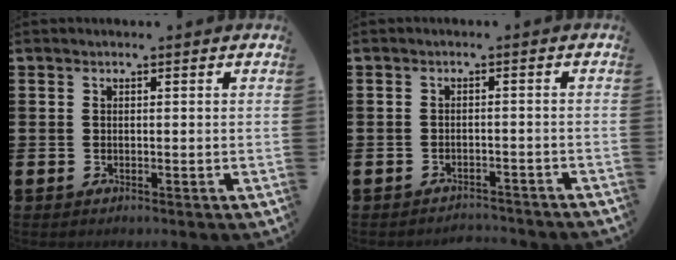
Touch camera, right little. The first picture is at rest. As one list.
[{"total": 1.6, "force": [-1.6, 0.0, -0.1], "torque": [-0.003, 0.004, -0.035]}]